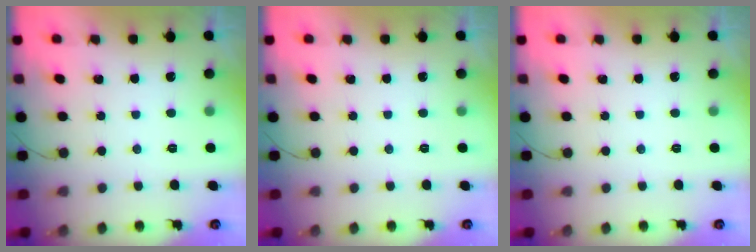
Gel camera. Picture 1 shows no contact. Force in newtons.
{"total": 0.0}
{"total": 0.0}